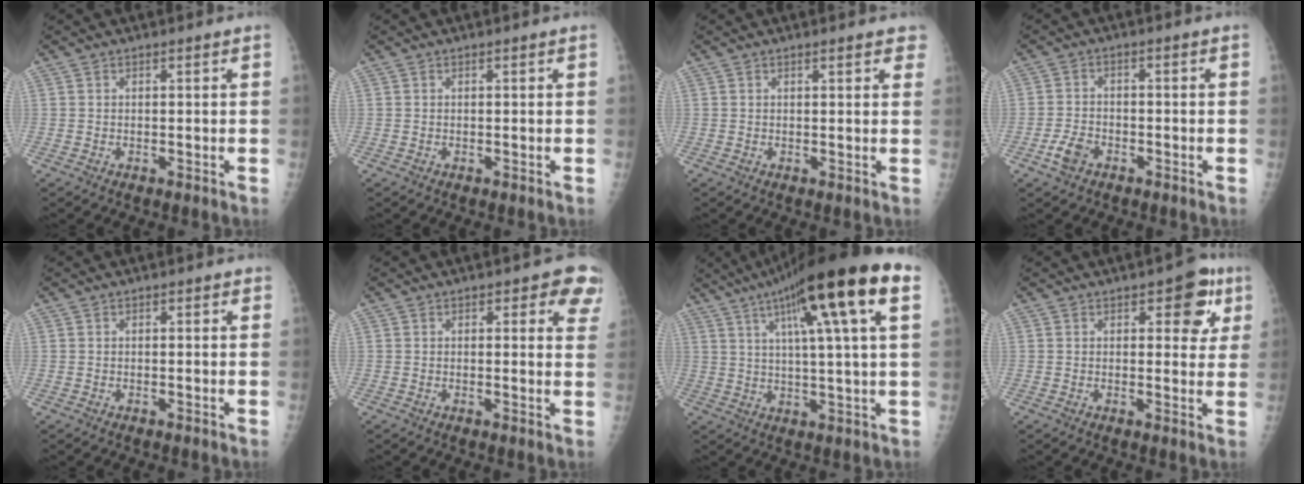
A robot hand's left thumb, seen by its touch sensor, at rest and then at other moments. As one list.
[{"total": 0.0}, {"total": 3.2, "force": [2.3, 1.1, 2.0], "torque": [-0.004, 0.000, 0.023]}, {"total": 4.1, "force": [-2.3, 2.5, 2.2], "torque": [-0.044, 0.014, -0.043]}, {"total": 0.8, "force": [0.3, 0.5, 0.6], "torque": [-0.002, 0.001, 0.001]}, {"total": 6.7, "force": [3.5, 3.3, 4.7], "torque": [-0.011, -0.010, 0.027]}, {"total": 20.2, "force": [9.0, 2.4, 18.0], "torque": [-0.283, 0.008, 0.133]}, {"total": 7.3, "force": [3.1, 3.9, 5.4], "torque": [-0.021, -0.006, 0.027]}]